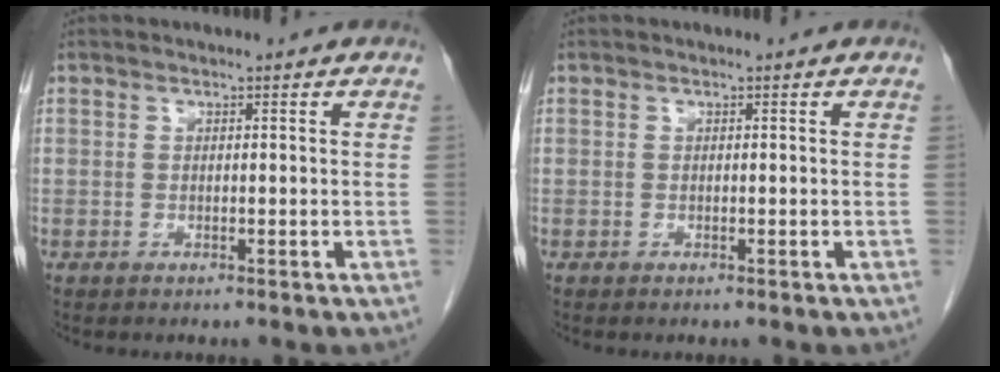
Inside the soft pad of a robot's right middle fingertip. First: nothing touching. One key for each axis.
{"total": 0.0}